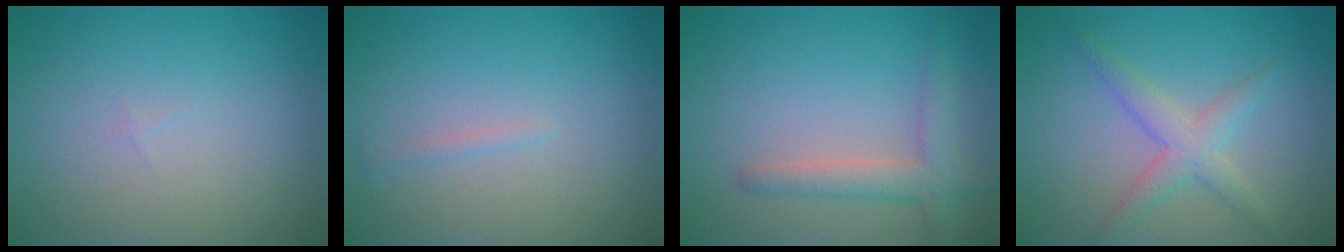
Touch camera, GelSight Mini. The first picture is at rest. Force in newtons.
{"total": 0.6, "press": 0.6, "slide": 0.0}
{"total": 2.9, "press": 2.9, "slide": 0.2}
{"total": 2.9, "press": 2.9, "slide": 0.1}